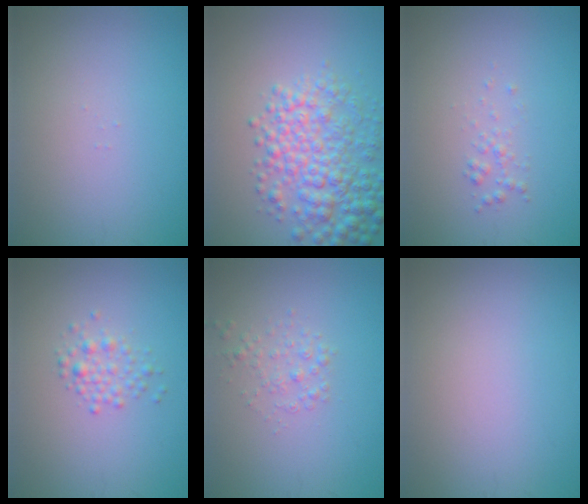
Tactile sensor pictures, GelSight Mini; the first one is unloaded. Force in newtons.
{"total": 6.4, "press": 6.4, "slide": 0.2}
{"total": 0.9, "press": 0.9, "slide": 0.0}
{"total": 1.7, "press": 1.7, "slide": 0.0}
{"total": 1.4, "press": 1.4, "slide": 0.1}
{"total": 0.0}